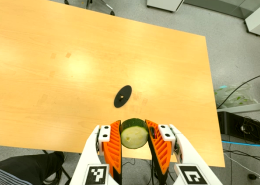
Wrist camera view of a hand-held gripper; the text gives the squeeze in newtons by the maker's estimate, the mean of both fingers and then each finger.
{"total": 12.1, "left": 11.7, "right": 12.5}